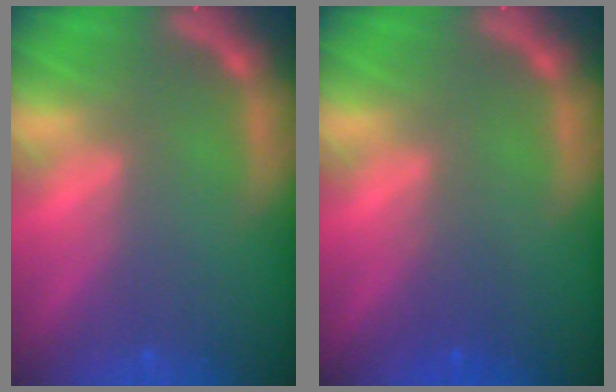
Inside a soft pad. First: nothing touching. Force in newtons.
{"total": 1.4}